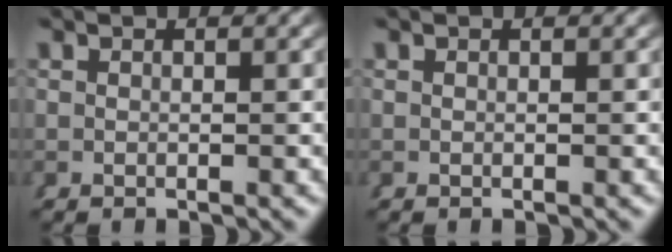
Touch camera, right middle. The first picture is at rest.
{"total": 0.0}